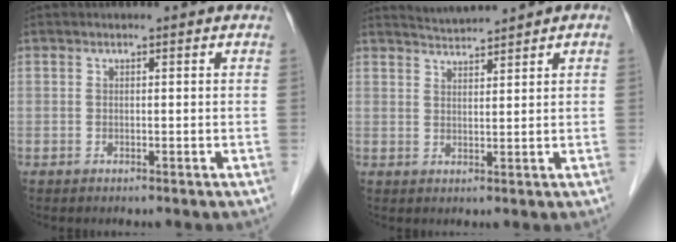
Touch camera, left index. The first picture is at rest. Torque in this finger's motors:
{"motor_torque": [-0.22, -0.57, -0.45, 0.01]}